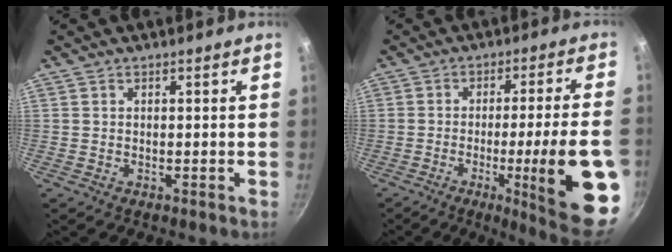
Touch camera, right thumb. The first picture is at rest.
{"total": 19.1, "force": [-5.5, 1.8, 18.2], "torque": [-0.242, 0.014, -0.068]}